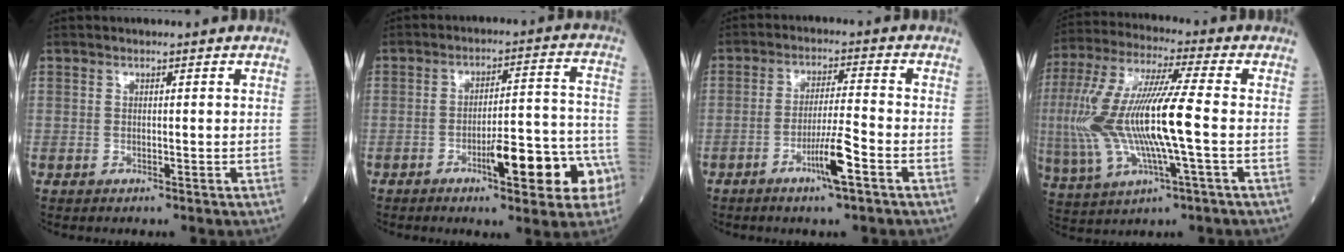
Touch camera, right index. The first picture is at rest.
{"total": 12.4, "force": [-5.2, 2.5, 11.0], "torque": [-0.143, 0.024, -0.065]}
{"total": 6.2, "force": [-3.1, -0.3, 5.4], "torque": [-0.101, -0.005, -0.055]}
{"total": 16.8, "force": [-1.3, 2.3, 16.6], "torque": [-0.363, 0.007, -0.021]}